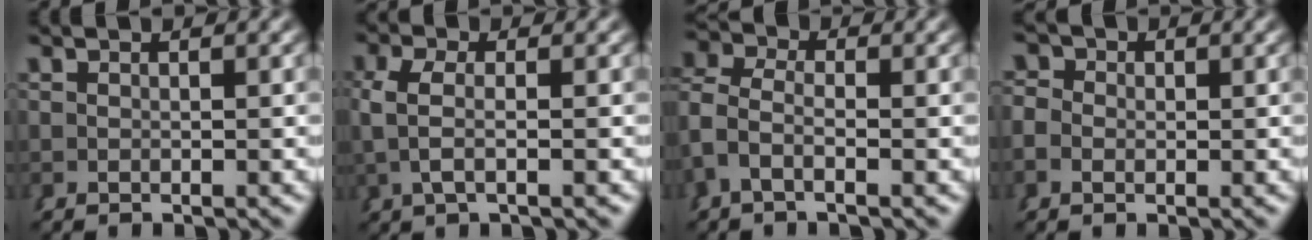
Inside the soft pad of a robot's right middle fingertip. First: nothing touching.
{"total": 3.1, "force": [0.6, 1.2, 2.8], "torque": [-0.064, 0.001, 0.010]}
{"total": 4.8, "force": [-0.9, 3.8, 2.8], "torque": [-0.086, -0.014, -0.022]}
{"total": 3.1, "force": [0.4, 2.9, 1.2], "torque": [-0.021, 0.009, -0.010]}